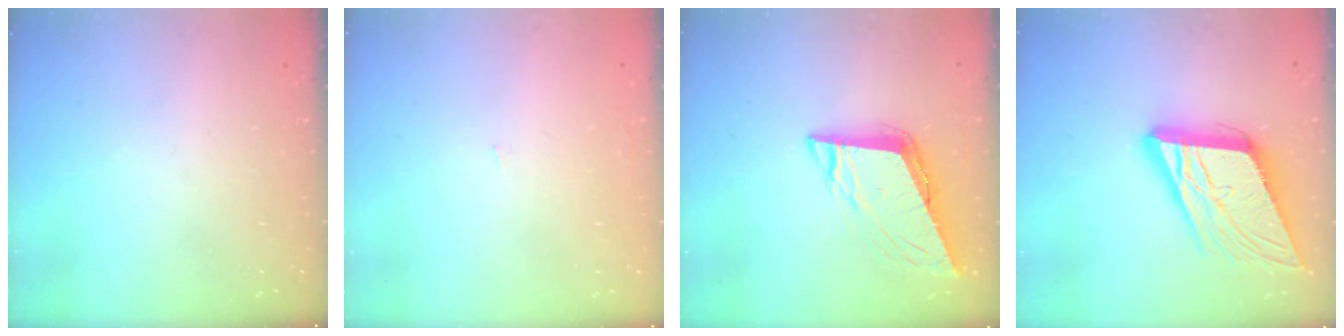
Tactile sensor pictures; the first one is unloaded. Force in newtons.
{"total": 0.9, "press": 0.9, "slide": 0.0}
{"total": 9.8, "press": 9.3, "slide": 3.1}
{"total": 18.0, "press": 17.6, "slide": 3.8}